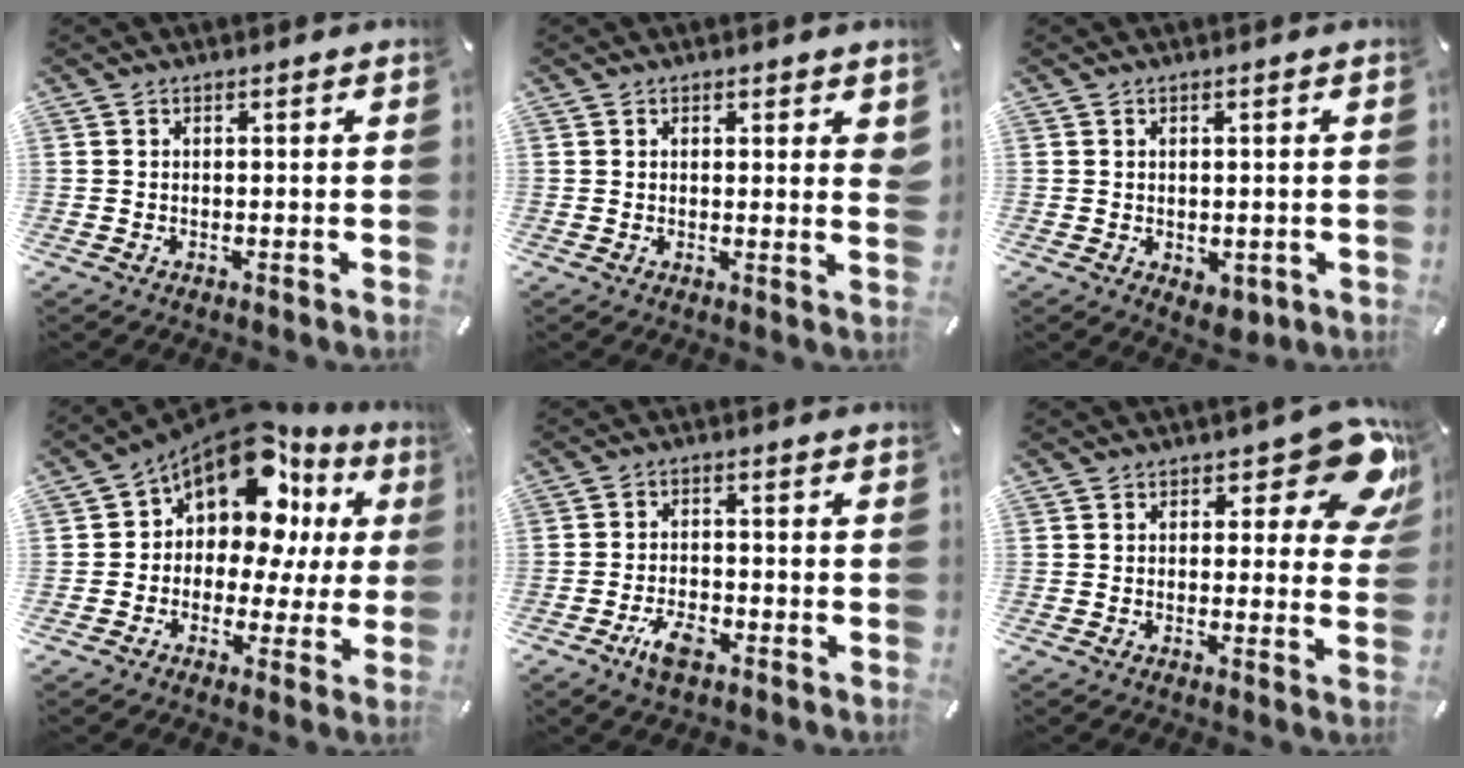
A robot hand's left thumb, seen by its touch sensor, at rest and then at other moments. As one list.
[{"total": 1.9, "force": [1.2, 0.7, 1.3], "torque": [-0.012, -0.004, 0.018]}, {"total": 2.3, "force": [-0.5, 1.7, 1.4], "torque": [-0.023, 0.005, -0.006]}, {"total": 14.1, "force": [8.3, 8.3, 7.8], "torque": [-0.148, -0.071, 0.146]}, {"total": 5.8, "force": [-3.2, 3.1, 3.7], "torque": [-0.077, 0.014, -0.059]}, {"total": 12.0, "force": [6.7, 5.4, 8.4], "torque": [-0.091, -0.043, 0.113]}]